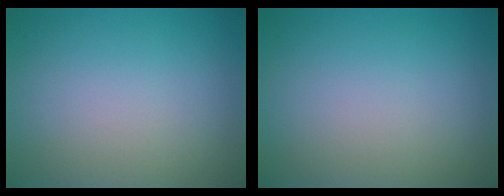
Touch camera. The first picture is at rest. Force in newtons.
{"total": 0.0}